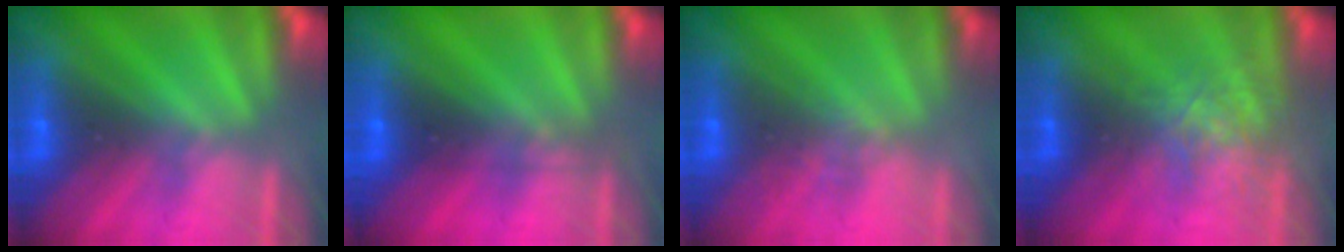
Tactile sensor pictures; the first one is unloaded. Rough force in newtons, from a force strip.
{"total": 2.3}
{"total": 2.4}
{"total": 2.6}